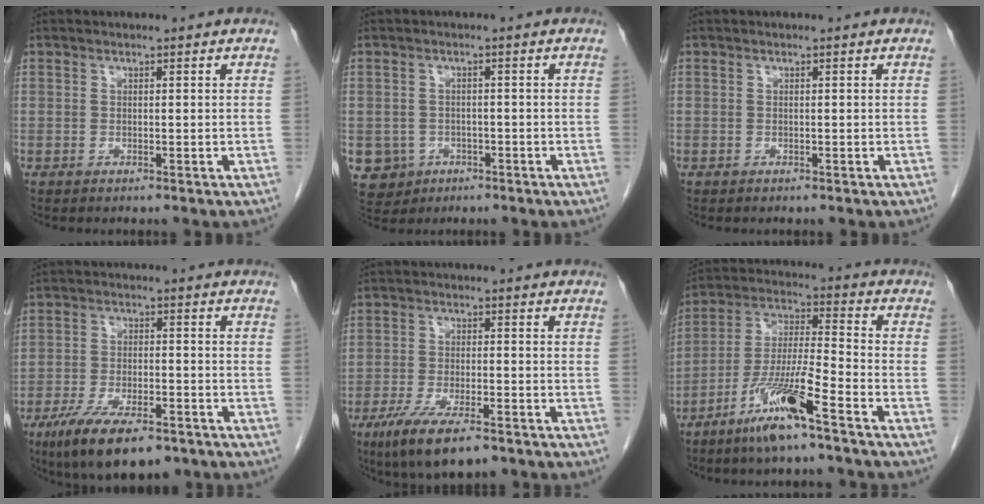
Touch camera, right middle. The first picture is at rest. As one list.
[{"total": 5.4, "force": [-2.2, 4.9, 0.7], "torque": [-0.019, 0.005, -0.029]}, {"total": 0.0}, {"total": 12.0, "force": [-8.1, 3.7, 8.0], "torque": [-0.138, -0.017, -0.131]}, {"total": 10.0, "force": [-6.7, 2.3, 7.0], "torque": [-0.126, -0.020, -0.107]}, {"total": 12.0, "force": [-7.4, 0.3, 9.5], "torque": [-0.193, -0.019, -0.145]}]